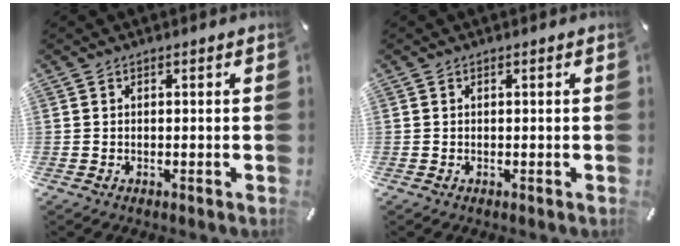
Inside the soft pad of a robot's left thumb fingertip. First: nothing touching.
{"total": 0.0}